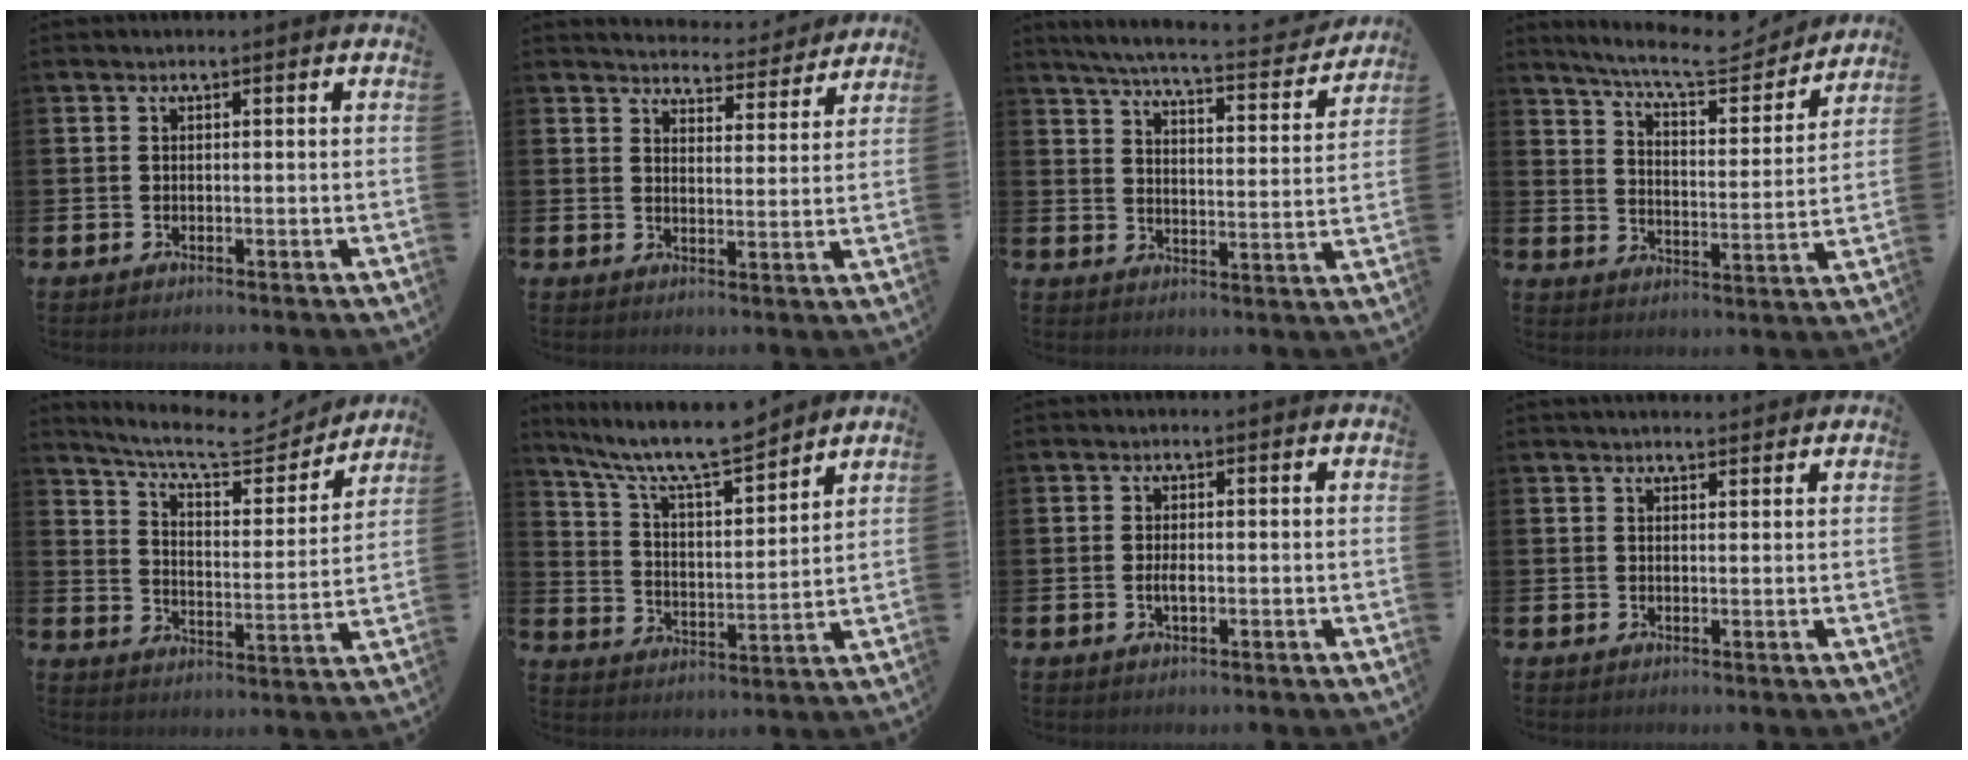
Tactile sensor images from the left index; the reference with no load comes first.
{"total": 4.3, "force": [4.2, 0.9, 0.1], "torque": [-0.010, -0.035, 0.071]}
{"total": 5.6, "force": [5.3, 0.3, 1.9], "torque": [-0.053, -0.043, 0.083]}
{"total": 8.6, "force": [7.9, 1.6, 3.2], "torque": [-0.082, -0.050, 0.134]}
{"total": 8.7, "force": [7.7, 2.2, 3.5], "torque": [-0.088, -0.052, 0.130]}
{"total": 9.5, "force": [8.6, 1.3, 3.6], "torque": [-0.101, -0.055, 0.151]}
{"total": 1.7, "force": [-0.3, 0.6, 1.5], "torque": [-0.024, -0.001, -0.007]}
{"total": 1.7, "force": [1.7, 0.3, 0.1], "torque": [0.003, -0.007, 0.029]}